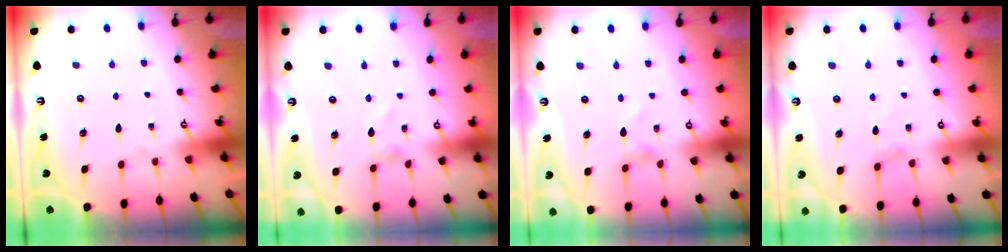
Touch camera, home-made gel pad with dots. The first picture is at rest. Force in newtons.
{"total": 1.1, "press": 1.1, "slide": 0.0}
{"total": 0.0}
{"total": 1.8, "press": 1.8, "slide": 0.3}